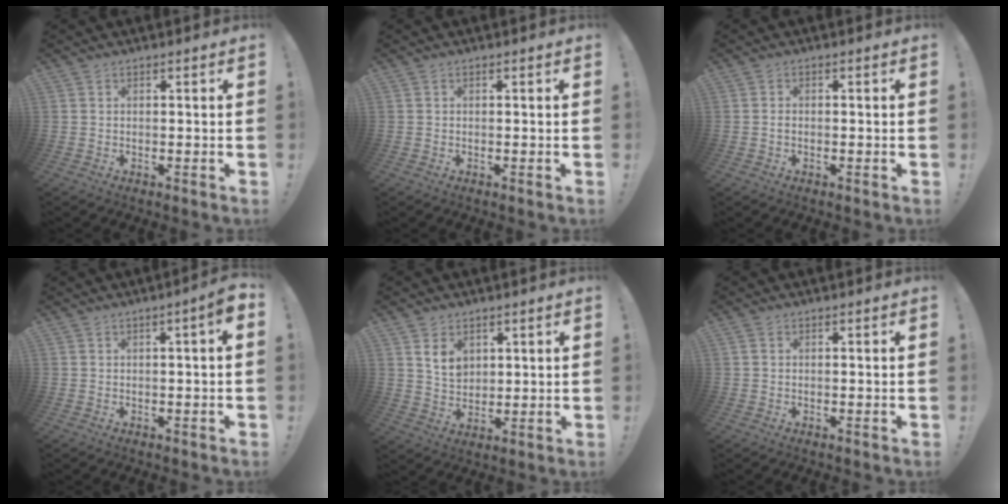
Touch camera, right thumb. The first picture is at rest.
{"total": 0.0}
{"total": 0.5, "force": [-0.3, 0.3, 0.3], "torque": [-0.007, 0.002, -0.005]}
{"total": 3.3, "force": [0.5, 0.1, 3.3], "torque": [-0.051, -0.004, 0.005]}
{"total": 7.1, "force": [3.4, 5.3, 3.4], "torque": [-0.048, -0.015, 0.065]}
{"total": 0.7, "force": [0.2, 0.5, 0.4], "torque": [-0.011, 0.003, 0.003]}